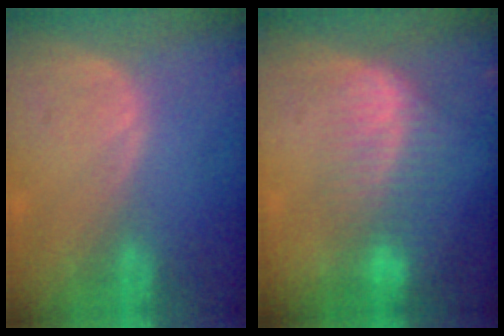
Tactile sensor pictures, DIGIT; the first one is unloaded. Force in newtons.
{"total": 7.1, "press": 6.3, "slide": 3.3}